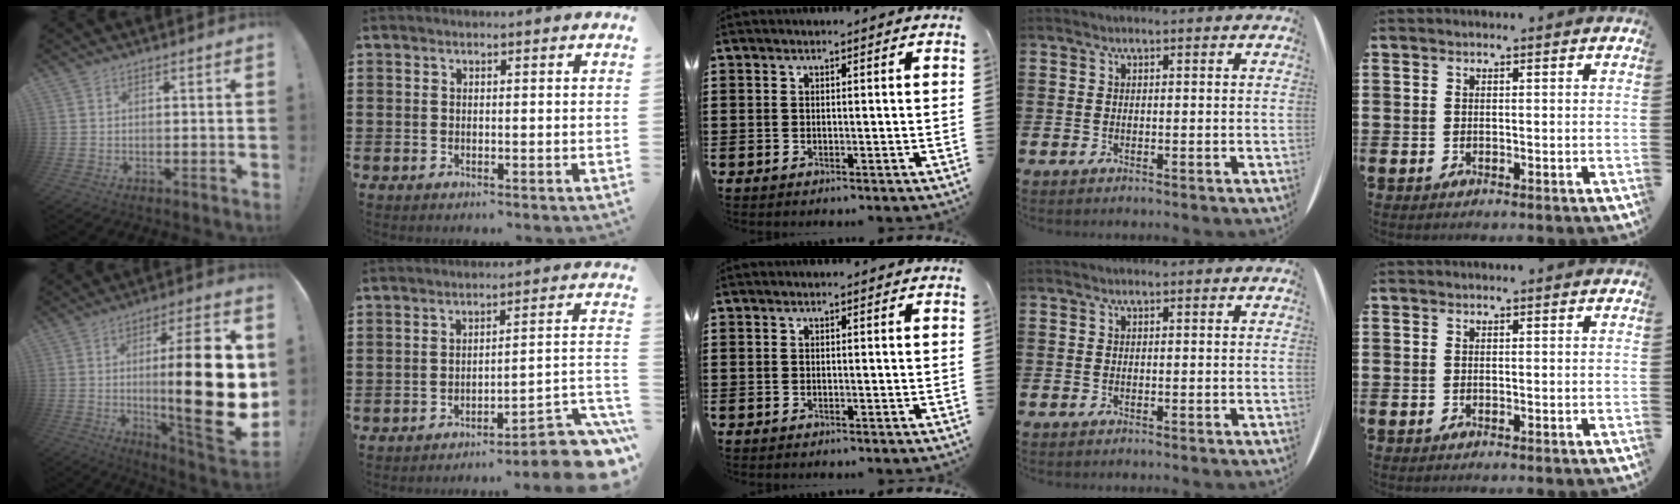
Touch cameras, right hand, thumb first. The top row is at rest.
{"thumb": {"total": 25.4, "force": [0.4, 5.1, 24.9], "torque": [-0.394, -0.018, 0.003]}, "index": {"total": 6.2, "force": [-4.6, 0.9, 4.1], "torque": [-0.054, -0.015, -0.088]}}